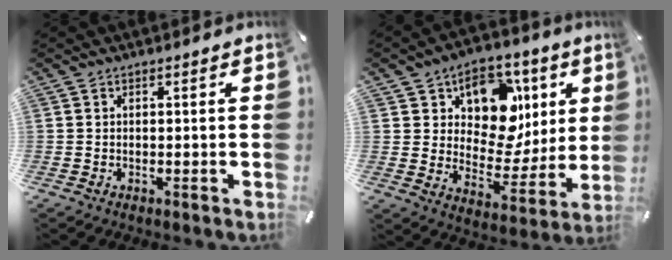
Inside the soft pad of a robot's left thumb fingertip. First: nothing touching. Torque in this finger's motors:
{"motor_torque": [2.66, 2.35, 0.30, -0.07, 0.14]}